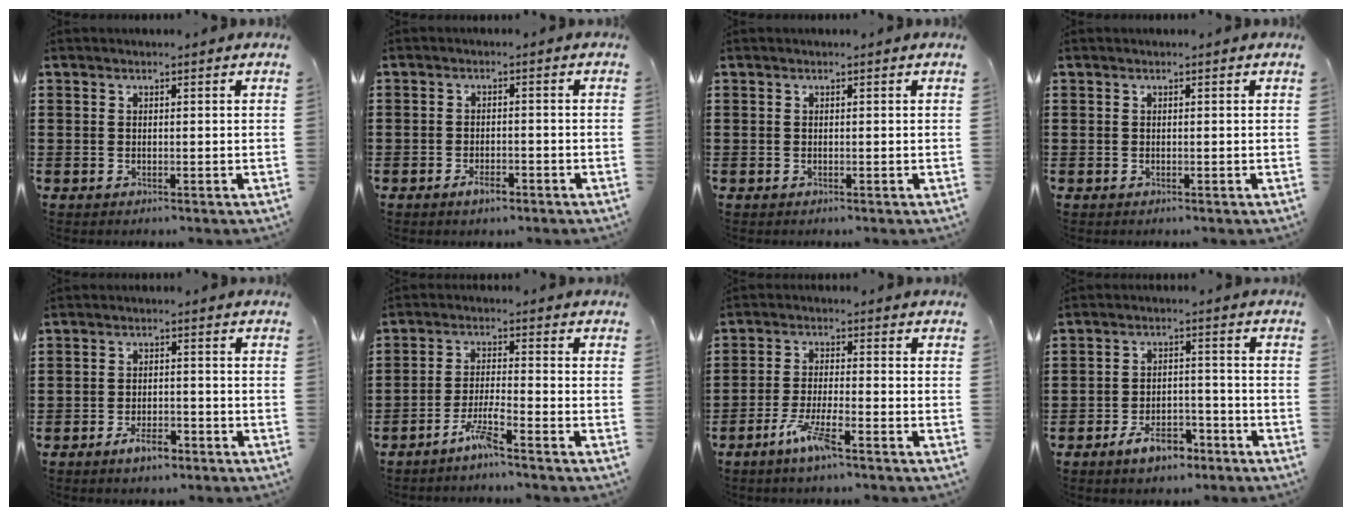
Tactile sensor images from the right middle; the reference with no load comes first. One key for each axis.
{"total": 2.3, "fx": -1.7, "fy": 1.0, "fz": 1.1, "tx": -0.021, "ty": 0.002, "tz": -0.032}
{"total": 0.0}
{"total": 0.0}
{"total": 3.6, "fx": -2.7, "fy": 1.4, "fz": 2.0, "tx": -0.033, "ty": 0.009, "tz": -0.051}
{"total": 4.5, "fx": -3.6, "fy": -0.1, "fz": 2.7, "tx": -0.061, "ty": -0.004, "tz": -0.072}
{"total": 5.8, "fx": -3.8, "fy": 0.7, "fz": 4.4, "tx": -0.096, "ty": -0.007, "tz": -0.071}
{"total": 5.7, "fx": -4.4, "fy": 2.4, "fz": 2.7, "tx": -0.046, "ty": 0.018, "tz": -0.082}